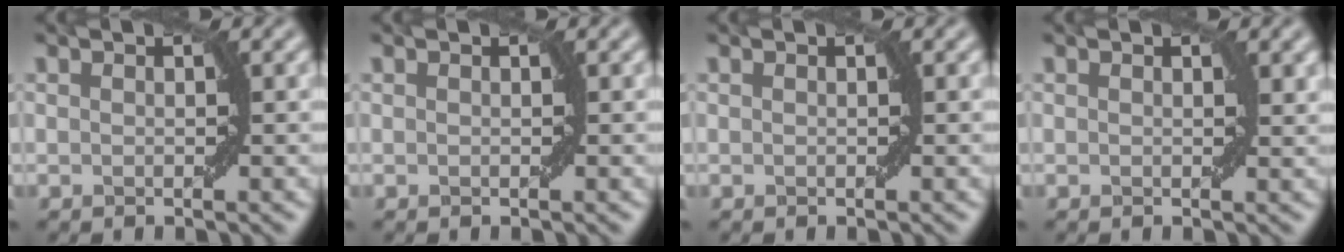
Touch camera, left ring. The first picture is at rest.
{"total": 0.0}
{"total": 0.0}
{"total": 0.7, "force": [0.4, 0.2, 0.6], "torque": [-0.004, -0.004, 0.007]}